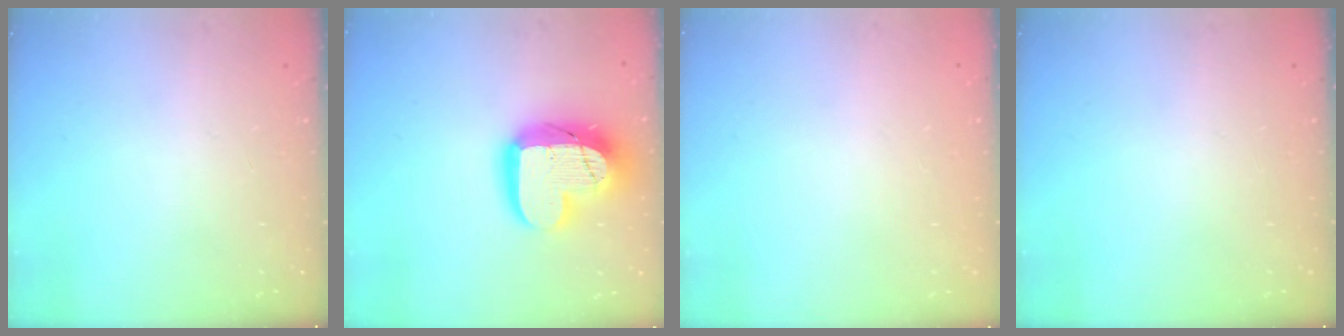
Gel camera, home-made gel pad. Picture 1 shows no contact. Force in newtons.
{"total": 20.6, "press": 20.6, "slide": 1.5}
{"total": 0.5, "press": 0.5, "slide": 0.1}
{"total": 0.0}